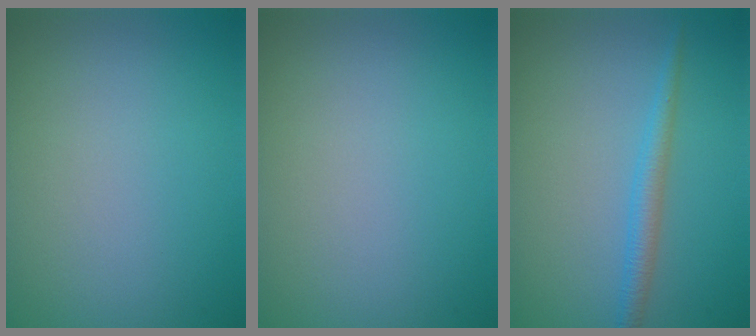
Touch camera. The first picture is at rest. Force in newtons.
{"total": 0.0}
{"total": 2.1, "press": 2.1, "slide": 0.1}